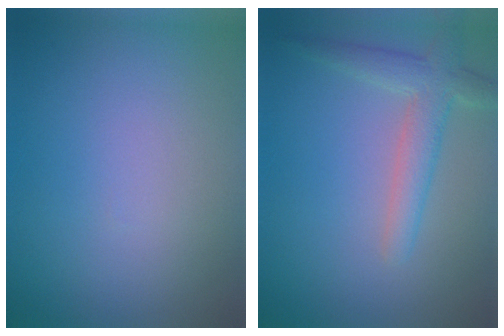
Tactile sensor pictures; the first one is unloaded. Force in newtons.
{"total": 3.4, "press": 3.4, "slide": 0.3}